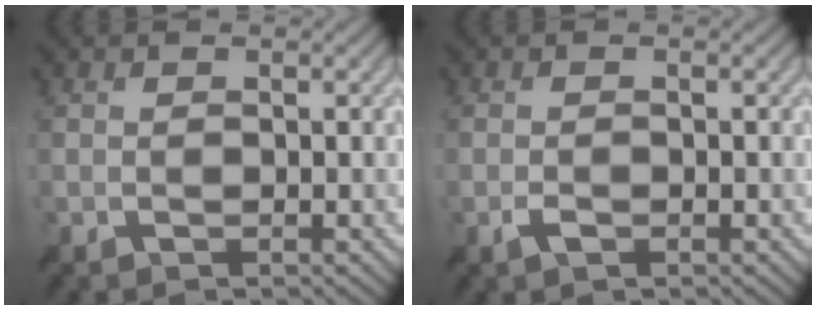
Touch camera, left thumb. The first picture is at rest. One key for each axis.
{"total": 0.9, "fx": -0.4, "fy": 0.4, "fz": 0.8, "tx": -0.019, "ty": 0.002, "tz": -0.009}